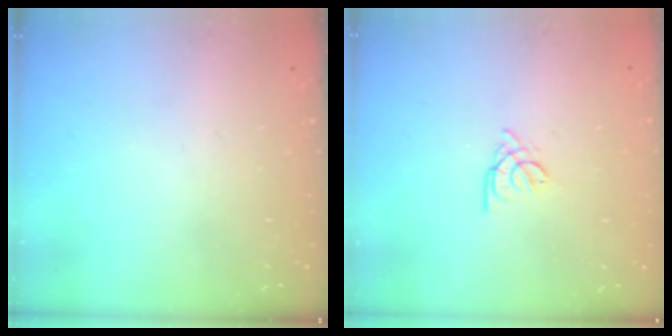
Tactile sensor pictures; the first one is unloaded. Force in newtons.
{"total": 1.8, "press": 1.7, "slide": 0.5}